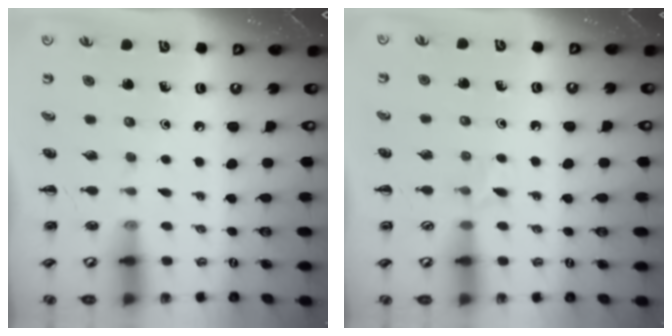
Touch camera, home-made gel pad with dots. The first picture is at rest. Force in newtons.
{"total": 4.7, "press": 4.5, "slide": 1.4}